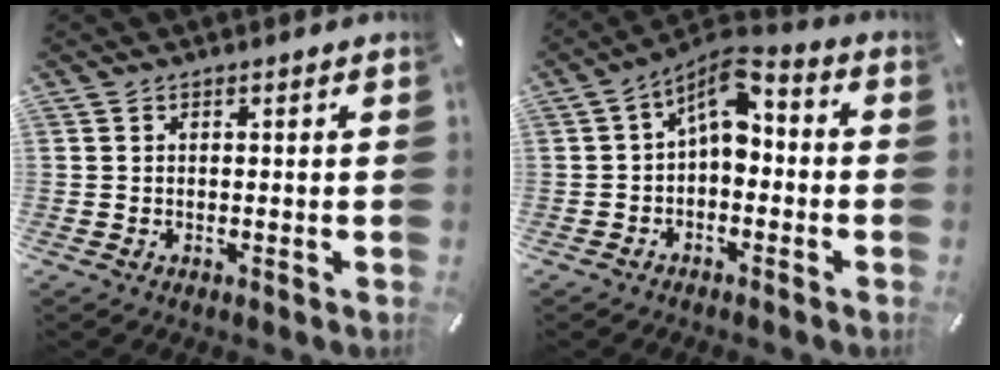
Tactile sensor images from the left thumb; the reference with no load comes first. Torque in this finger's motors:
{"motor_torque": [-0.03, 0.89, 0.73, 0.52, 0.10]}